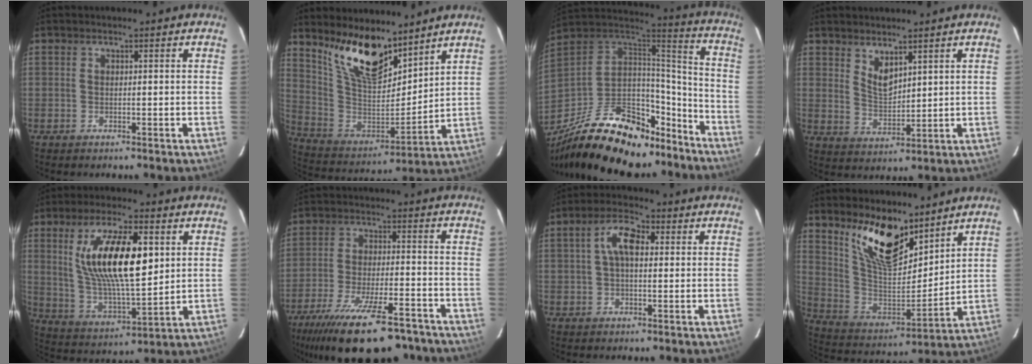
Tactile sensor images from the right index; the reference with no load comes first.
{"total": 16.1, "force": [11.9, 5.8, 9.1], "torque": [-0.179, -0.009, 0.236]}
{"total": 31.4, "force": [-22.1, 14.0, 17.4], "torque": [-0.318, 0.010, -0.329]}
{"total": 4.9, "force": [3.6, 1.9, 2.8], "torque": [-0.047, -0.009, 0.070]}
{"total": 17.8, "force": [5.1, 6.0, 16.0], "torque": [-0.300, -0.001, 0.102]}
{"total": 21.6, "force": [-16.5, 6.1, 12.6], "torque": [-0.241, -0.047, -0.247]}
{"total": 6.2, "force": [1.1, 3.0, 5.2], "torque": [-0.099, 0.019, 0.018]}
{"total": 15.9, "force": [11.2, 6.2, 9.4], "torque": [-0.181, -0.013, 0.219]}